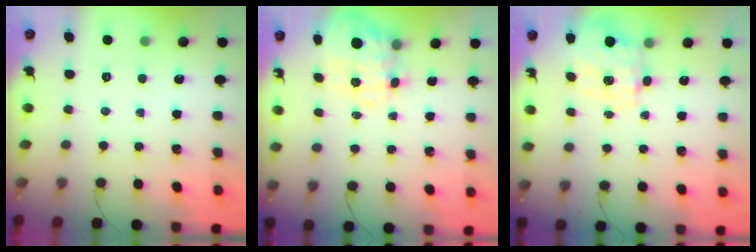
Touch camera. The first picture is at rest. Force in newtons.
{"total": 9.3, "press": 9.2, "slide": 1.4}
{"total": 3.5, "press": 3.3, "slide": 1.0}